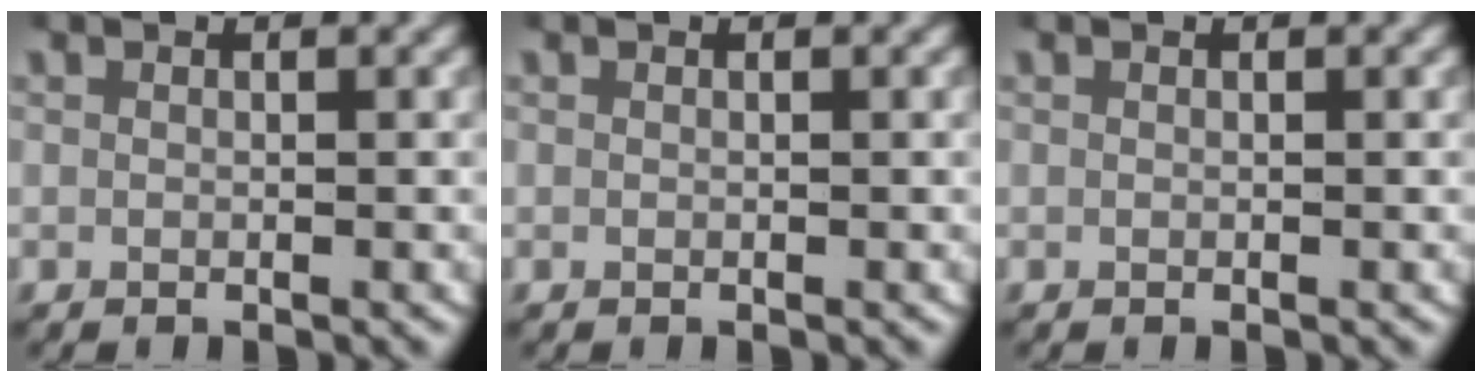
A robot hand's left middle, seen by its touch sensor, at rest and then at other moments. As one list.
[{"total": 0.0}, {"total": 0.0}]